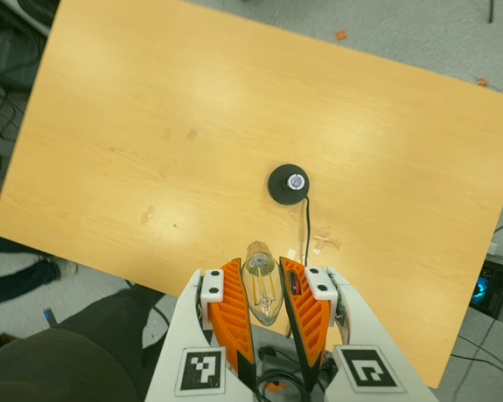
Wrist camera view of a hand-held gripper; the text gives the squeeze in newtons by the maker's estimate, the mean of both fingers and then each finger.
{"total": 11.4, "left": 11.7, "right": 11.1}